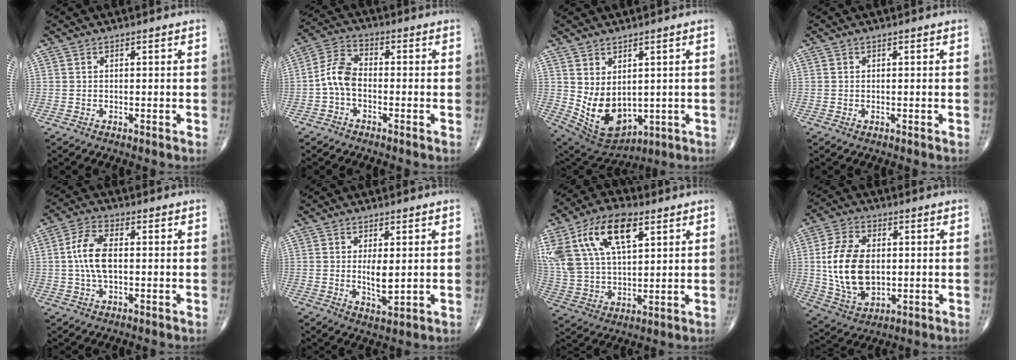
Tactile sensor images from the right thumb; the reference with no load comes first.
{"total": 6.3, "force": [-1.6, 3.7, 4.9], "torque": [-0.096, 0.025, -0.043]}
{"total": 11.4, "force": [0.6, 7.5, 8.6], "torque": [-0.134, -0.016, 0.047]}
{"total": 0.0}
{"total": 7.9, "force": [0.3, 3.9, 6.9], "torque": [-0.143, 0.012, 0.000]}
{"total": 3.3, "force": [0.3, 1.3, 3.1], "torque": [-0.048, -0.010, 0.010]}
{"total": 22.0, "force": [9.5, 11.5, 16.2], "torque": [-0.331, 0.003, 0.178]}
{"total": 14.8, "force": [0.5, 9.3, 11.5], "torque": [-0.212, -0.006, 0.018]}